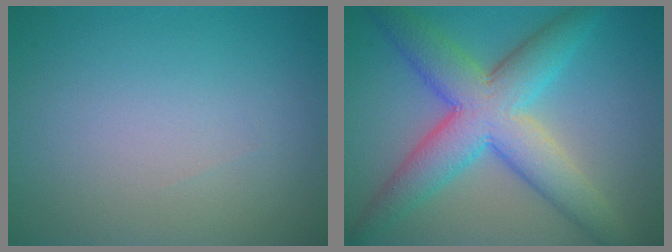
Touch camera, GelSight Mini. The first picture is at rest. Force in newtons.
{"total": 8.5, "press": 8.5, "slide": 0.3}